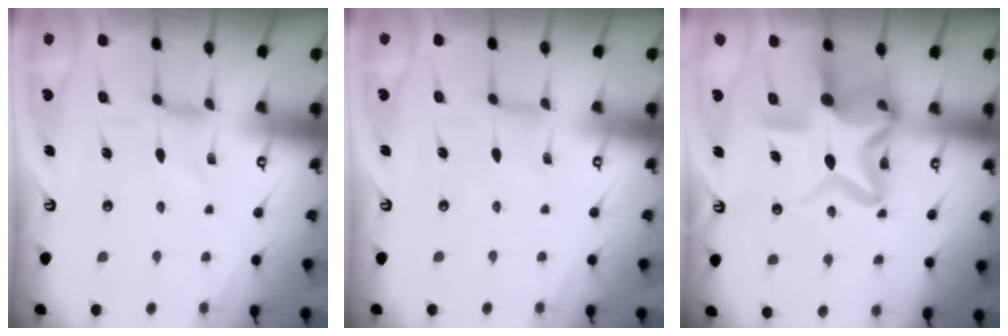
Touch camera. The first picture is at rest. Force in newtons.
{"total": 0.0}
{"total": 16.9, "press": 16.9, "slide": 1.3}